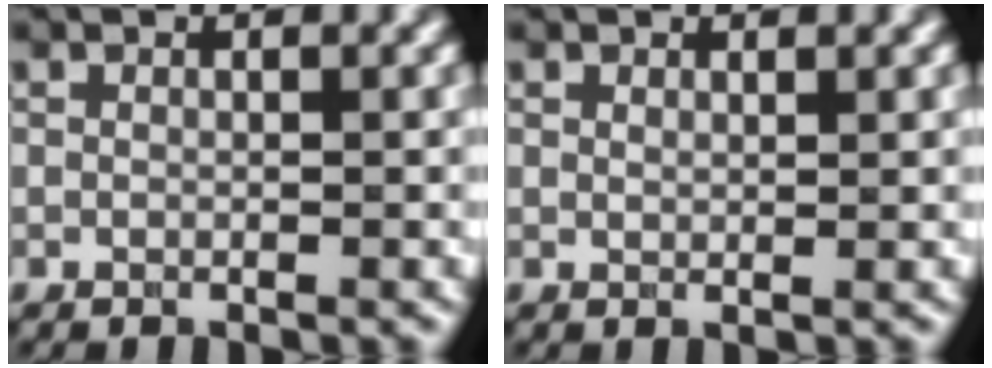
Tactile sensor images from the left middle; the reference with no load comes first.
{"total": 0.7, "force": [0.6, 0.1, 0.4], "torque": [-0.007, -0.002, 0.010]}